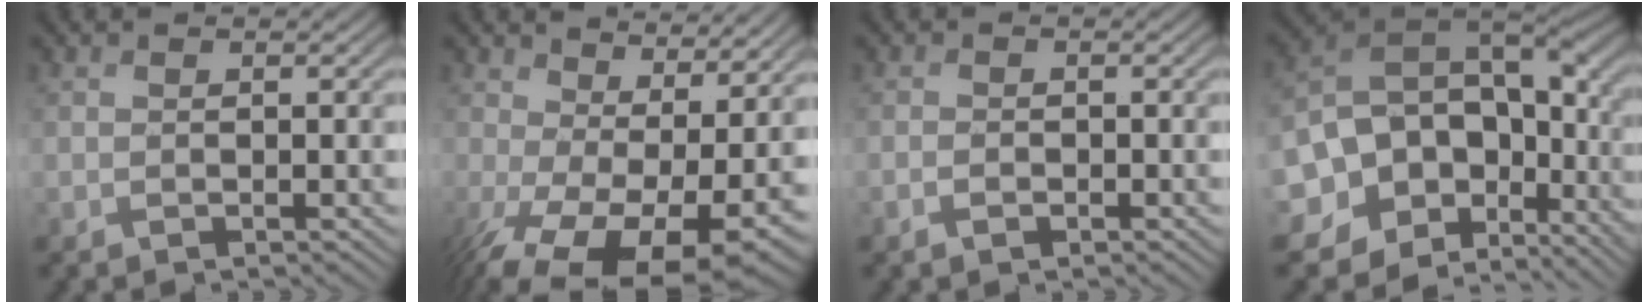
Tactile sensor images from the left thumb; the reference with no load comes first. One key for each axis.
{"total": 15.1, "fx": -1.2, "fy": 8.4, "fz": 12.5, "tx": -0.237, "ty": -0.052, "tz": 0.019}
{"total": 1.0, "fx": -0.6, "fy": 0.6, "fz": 0.6, "tx": -0.012, "ty": 0.000, "tz": -0.011}
{"total": 17.2, "fx": -1.6, "fy": 12.1, "fz": 12.1, "tx": -0.237, "ty": -0.034, "tz": 0.005}